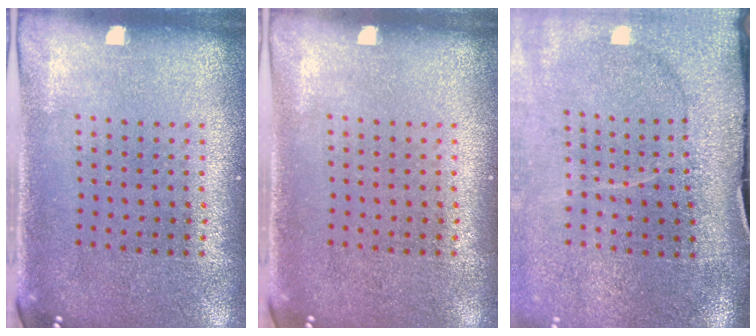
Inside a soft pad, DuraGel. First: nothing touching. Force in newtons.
{"total": 0.0}
{"total": 3.9, "press": 3.2, "slide": 2.3}